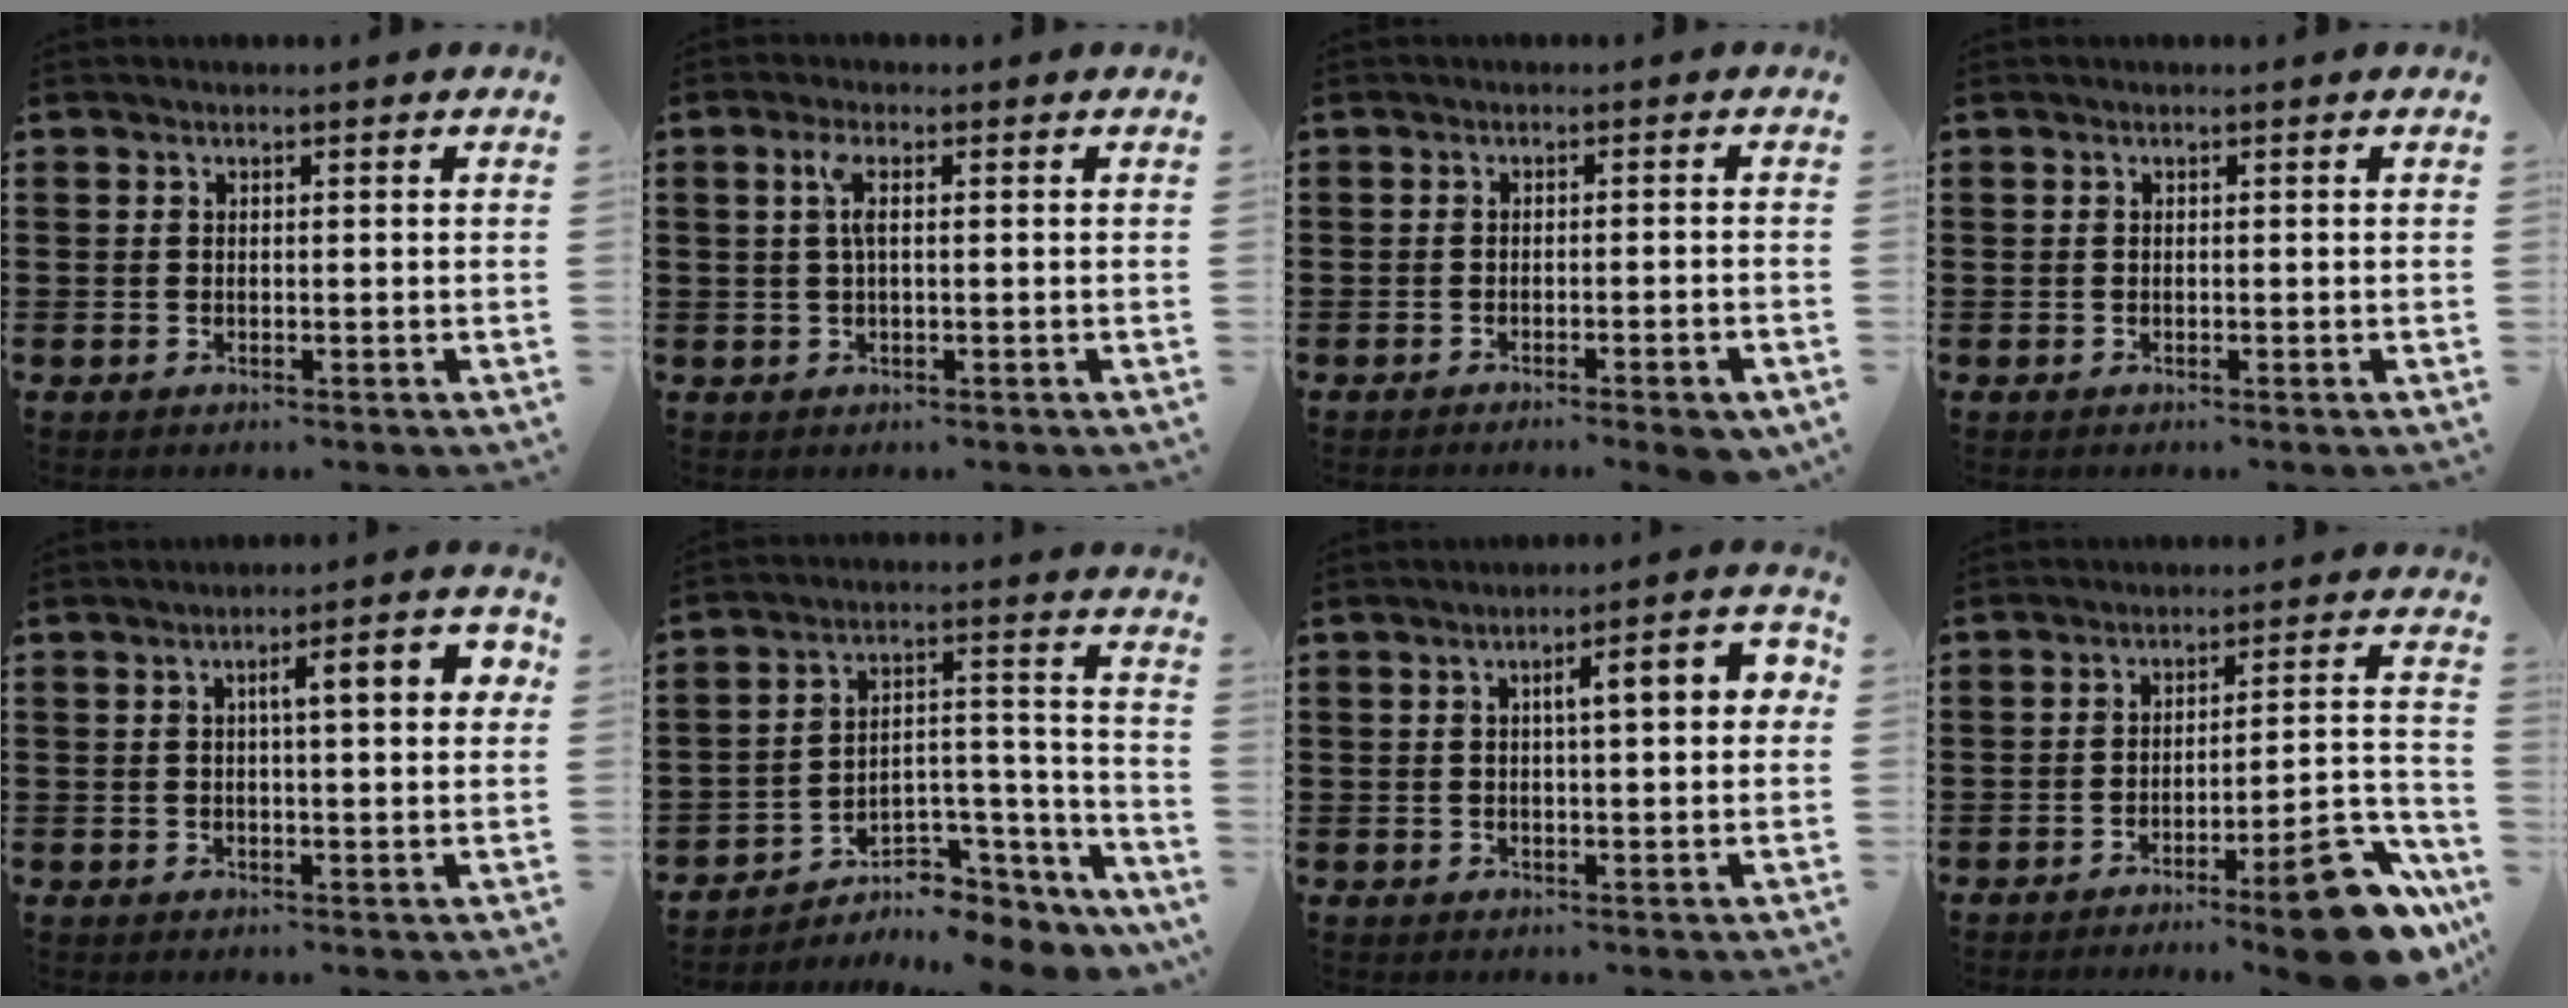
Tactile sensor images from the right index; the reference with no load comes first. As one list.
[{"total": 2.8, "force": [0.6, 0.6, 2.6], "torque": [-0.055, 0.004, 0.008]}, {"total": 2.0, "force": [-1.6, -0.2, 1.1], "torque": [-0.017, 0.000, -0.030]}, {"total": 0.0}, {"total": 5.5, "force": [1.4, 1.9, 5.0], "torque": [-0.067, -0.002, 0.011]}, {"total": 5.3, "force": [-3.9, 3.2, 1.7], "torque": [-0.033, 0.002, -0.073]}, {"total": 5.9, "force": [1.2, 1.2, 5.7], "torque": [-0.084, -0.002, 0.010]}, {"total": 11.6, "force": [-8.2, 1.4, 8.1], "torque": [-0.105, 0.023, -0.145]}]